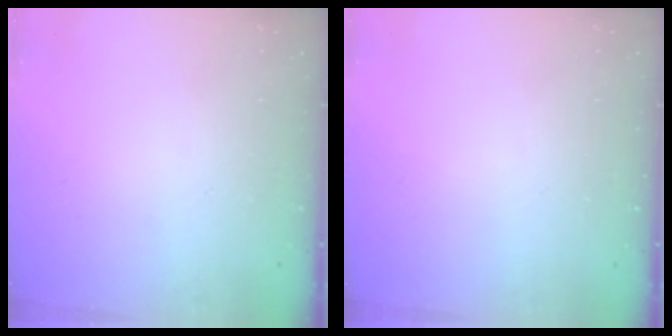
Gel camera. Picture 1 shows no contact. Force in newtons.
{"total": 0.0}